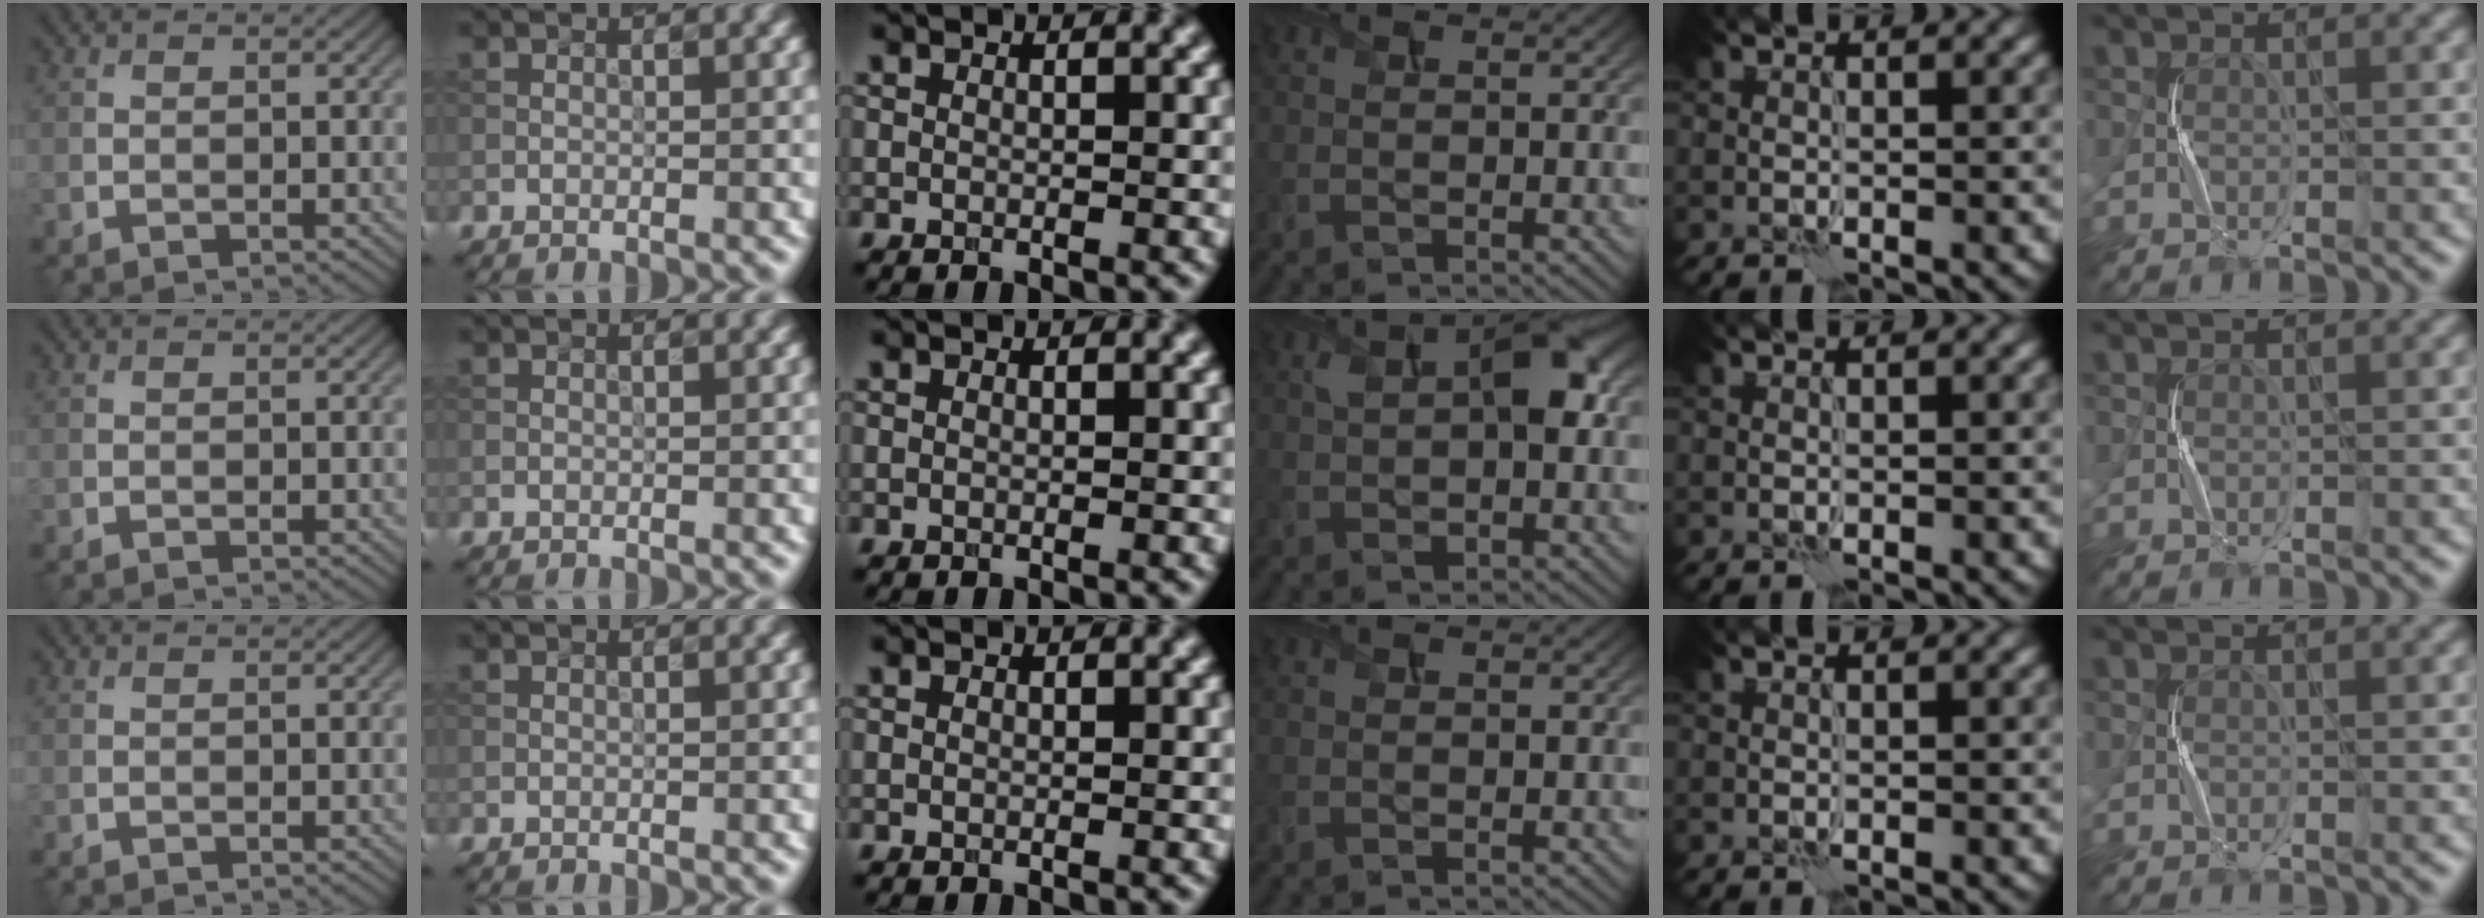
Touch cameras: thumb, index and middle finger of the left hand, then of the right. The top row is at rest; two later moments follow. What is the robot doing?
{"motion": "squeeze", "object": "stress ball aka squeeze ball"}